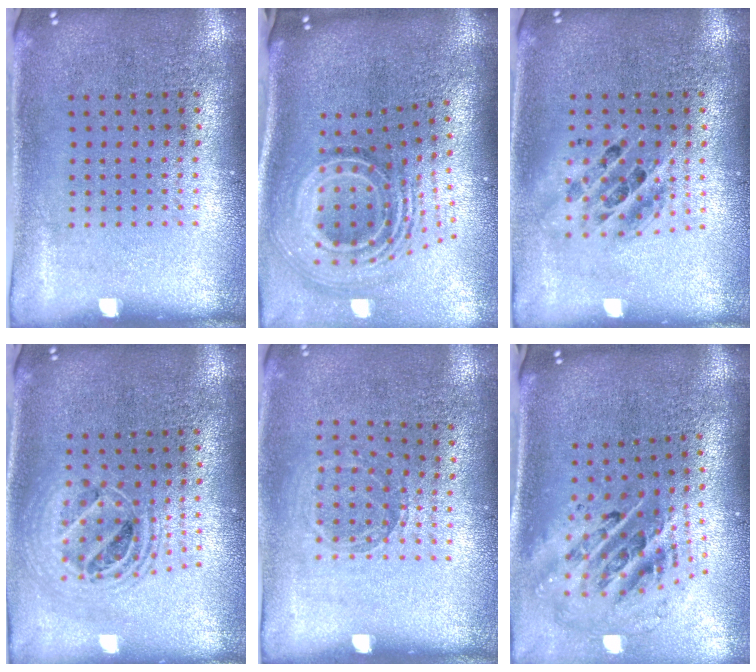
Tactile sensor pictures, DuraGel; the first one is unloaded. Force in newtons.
{"total": 2.6, "press": 1.7, "slide": 2.0}
{"total": 1.3, "press": 1.2, "slide": 0.7}
{"total": 1.8, "press": 1.5, "slide": 1.1}
{"total": 0.9, "press": 0.9, "slide": 0.2}
{"total": 2.4, "press": 1.6, "slide": 1.7}